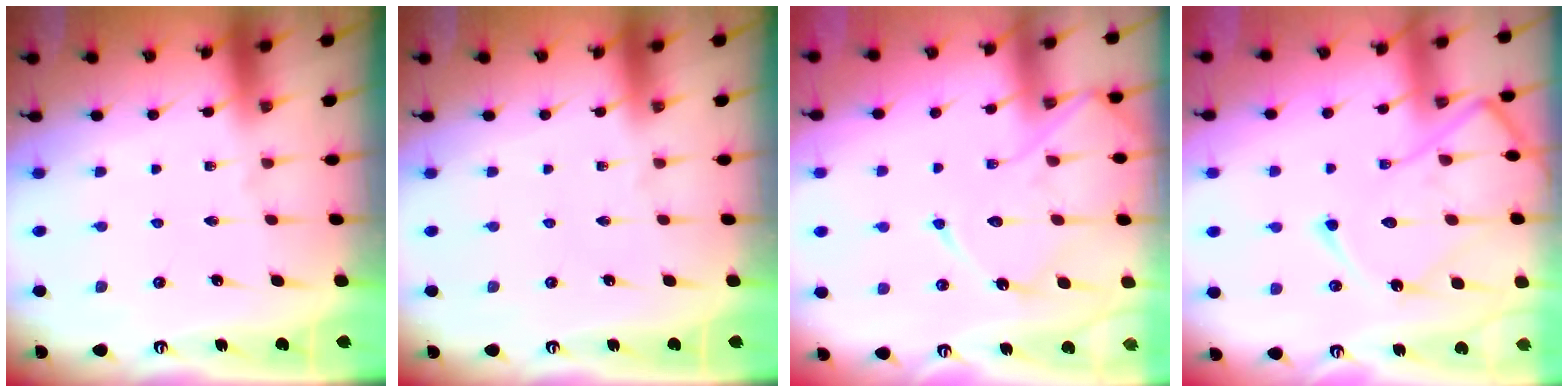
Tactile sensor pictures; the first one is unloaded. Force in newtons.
{"total": 0.0}
{"total": 12.8, "press": 12.8, "slide": 1.1}
{"total": 15.3, "press": 15.2, "slide": 1.2}